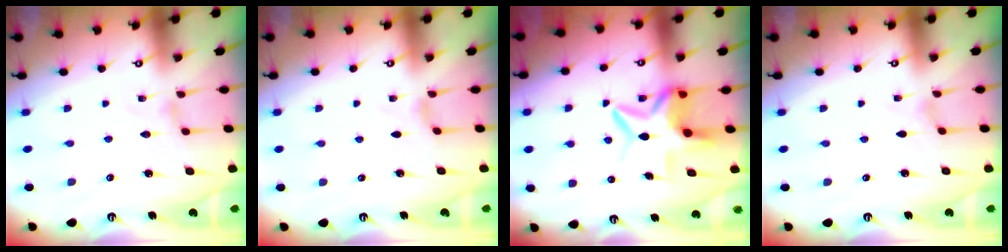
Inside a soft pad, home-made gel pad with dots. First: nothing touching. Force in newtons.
{"total": 0.6, "press": 0.6, "slide": 0.2}
{"total": 8.2, "press": 8.2, "slide": 0.8}
{"total": 0.0}